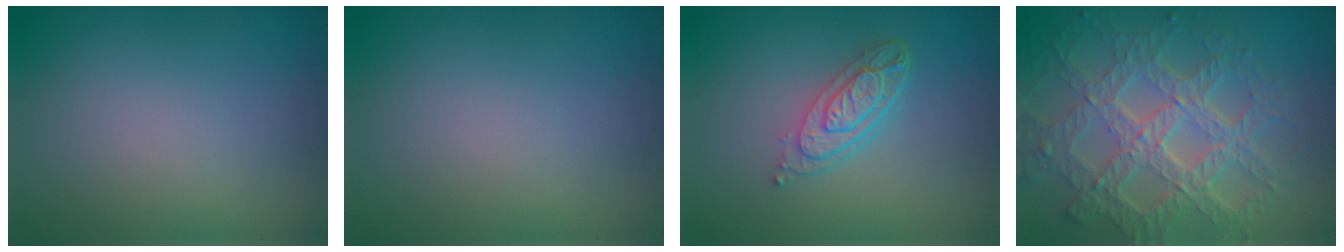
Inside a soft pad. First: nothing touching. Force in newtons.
{"total": 0.0}
{"total": 3.8, "press": 2.8, "slide": 2.6}
{"total": 7.8, "press": 5.6, "slide": 5.3}